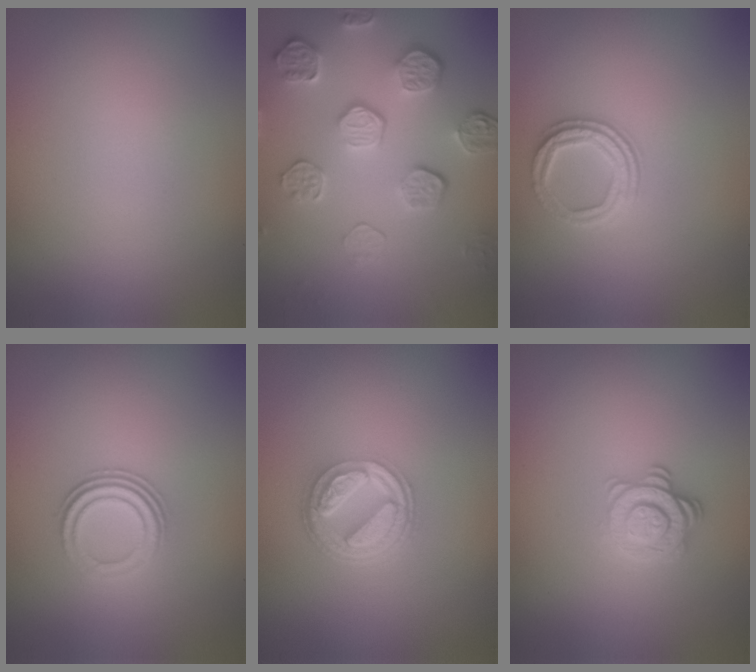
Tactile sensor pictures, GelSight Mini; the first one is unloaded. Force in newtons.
{"total": 5.6, "press": 4.1, "slide": 3.9}
{"total": 2.7, "press": 2.4, "slide": 1.2}
{"total": 3.0, "press": 2.1, "slide": 2.2}
{"total": 5.2, "press": 3.9, "slide": 3.4}
{"total": 2.8, "press": 2.5, "slide": 1.3}